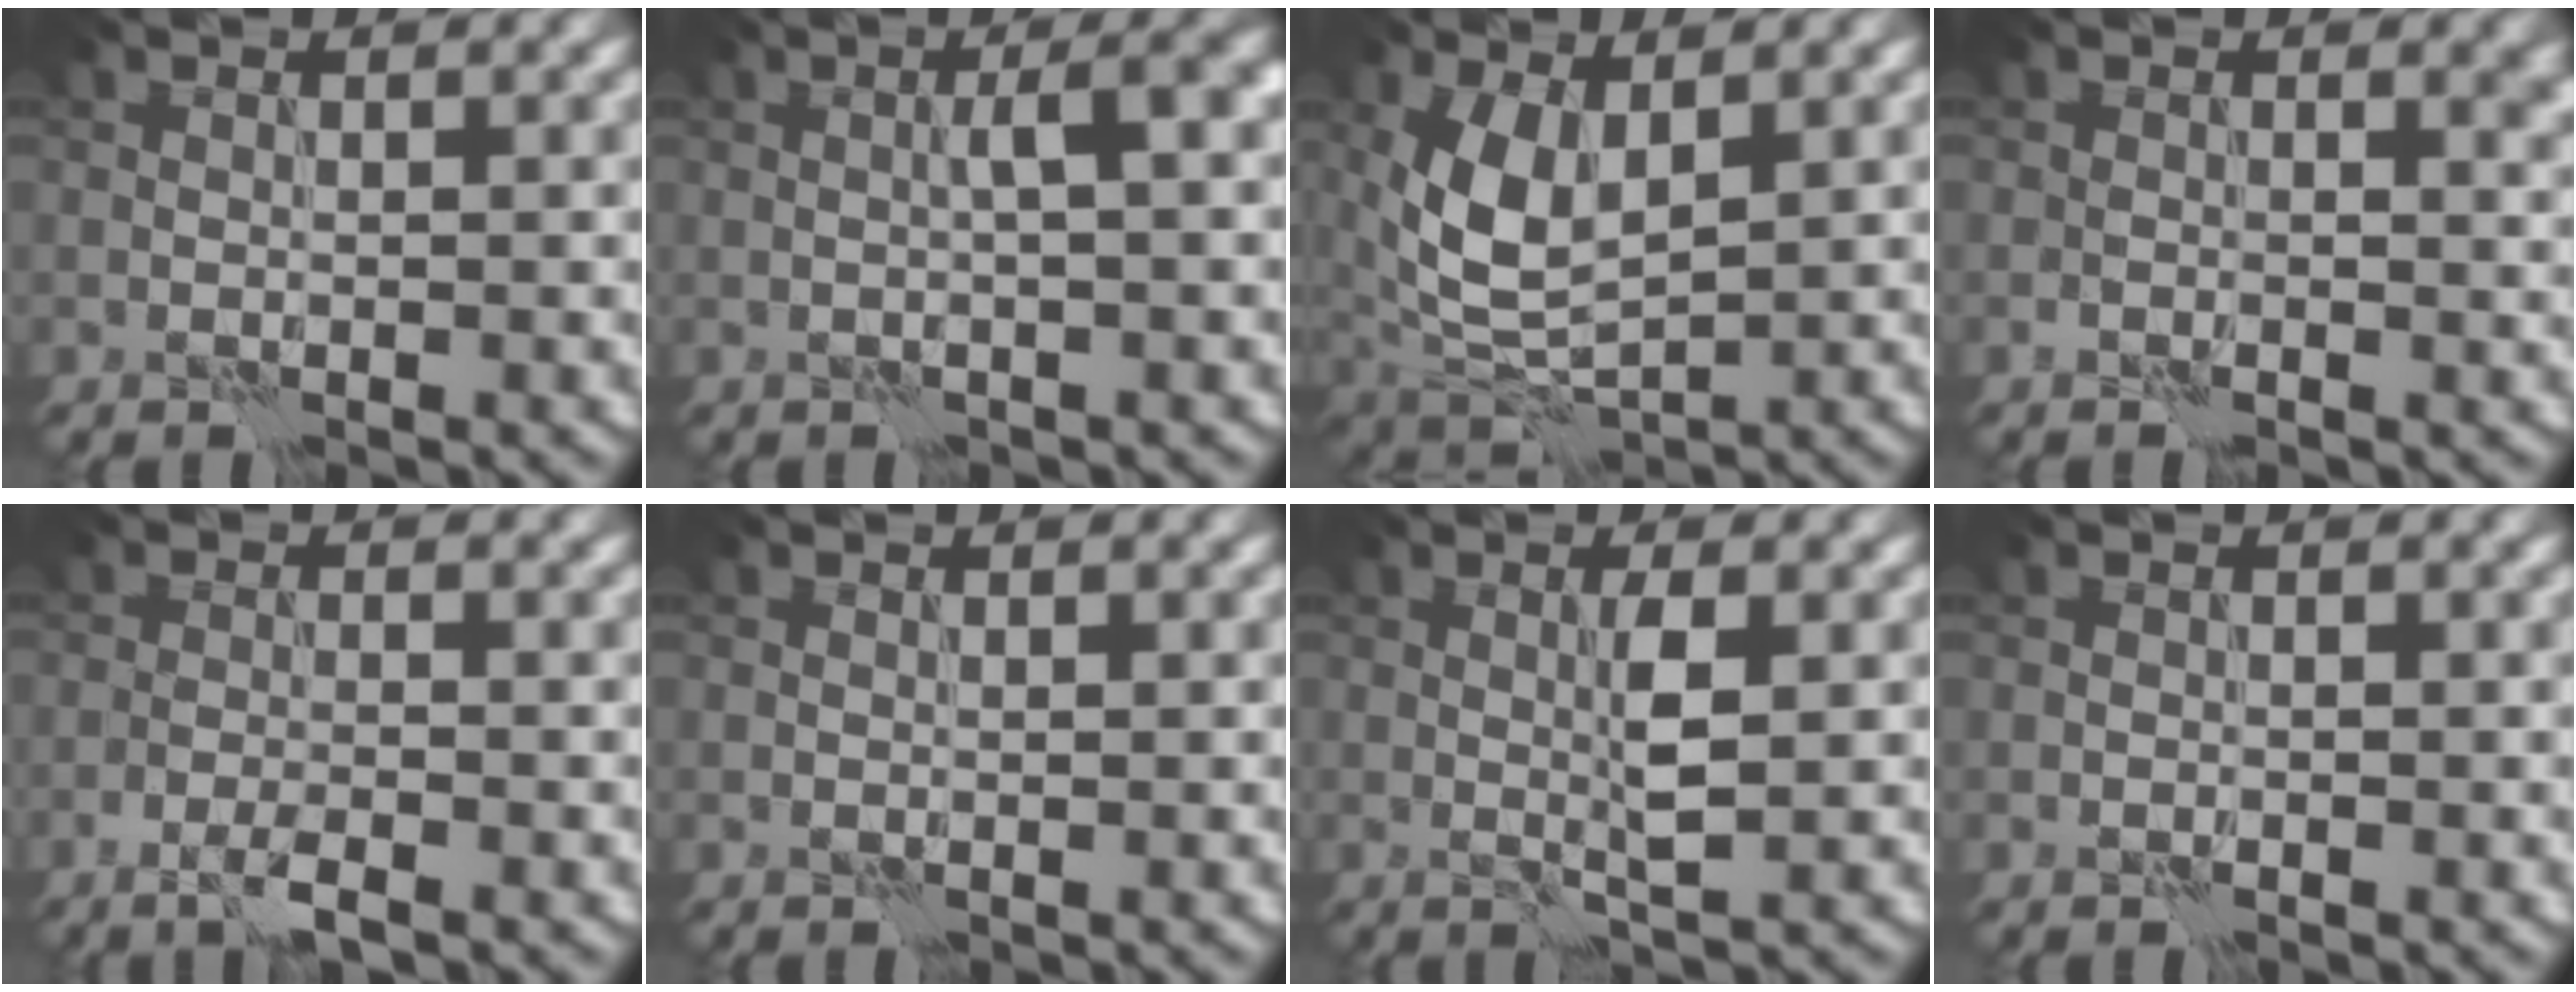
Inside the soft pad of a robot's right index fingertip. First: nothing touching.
{"total": 3.1, "force": [0.2, 0.3, 3.1], "torque": [-0.049, 0.009, 0.002]}
{"total": 5.8, "force": [1.2, 3.1, 4.7], "torque": [-0.111, -0.006, 0.031]}
{"total": 1.5, "force": [0.5, 0.8, 1.1], "torque": [-0.009, -0.005, 0.007]}
{"total": 1.9, "force": [-1.1, 0.1, 1.5], "torque": [-0.029, 0.000, -0.026]}
{"total": 0.0}
{"total": 2.2, "force": [0.3, 0.2, 2.1], "torque": [-0.040, 0.001, 0.005]}
{"total": 0.0}